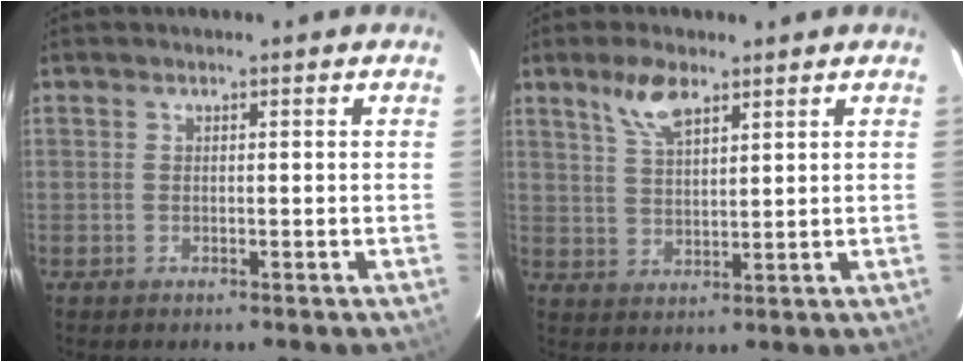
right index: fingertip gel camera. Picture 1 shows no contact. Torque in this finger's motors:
{"motor_torque": [0.20, 0.01, 0.34, 0.07]}